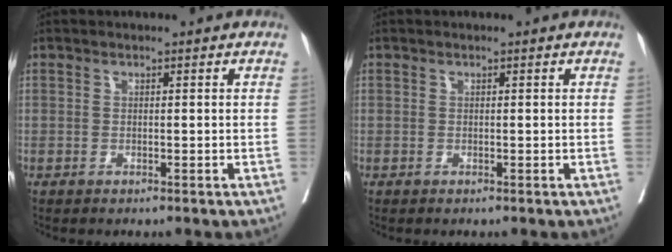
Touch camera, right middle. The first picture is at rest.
{"total": 0.0}